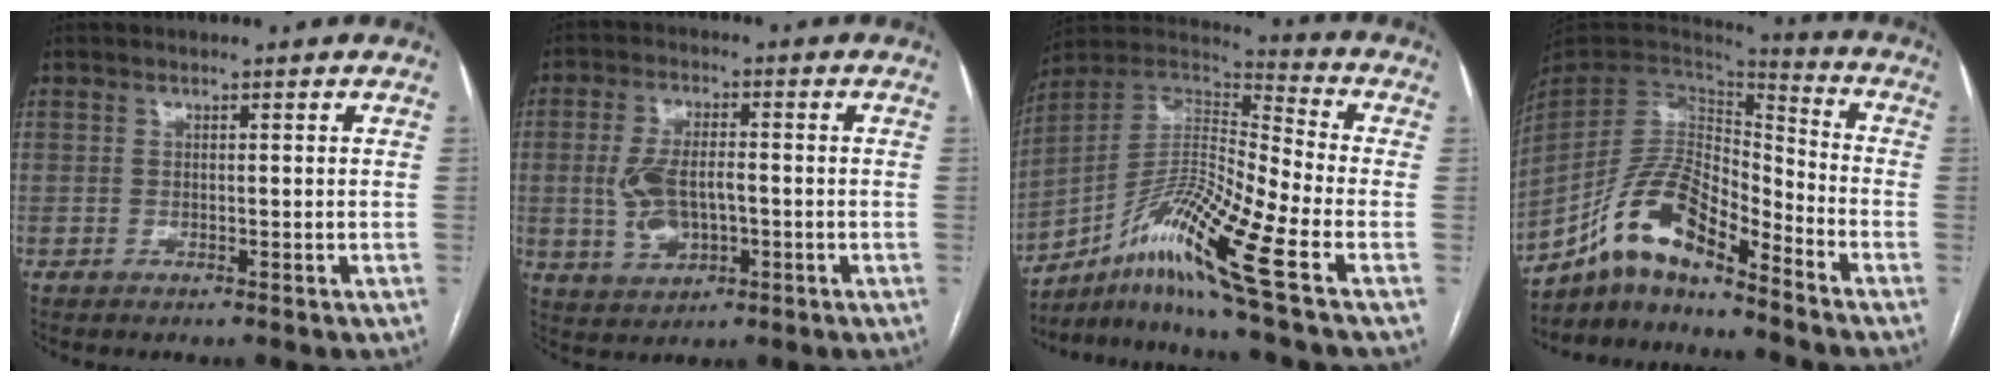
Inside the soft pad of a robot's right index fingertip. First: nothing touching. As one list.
[{"total": 7.5, "force": [-0.9, 3.9, 6.3], "torque": [-0.133, 0.008, -0.007]}, {"total": 18.6, "force": [-8.4, 0.7, 16.6], "torque": [-0.327, 0.001, -0.150]}, {"total": 13.2, "force": [-9.5, 3.7, 8.4], "torque": [-0.165, 0.028, -0.176]}]